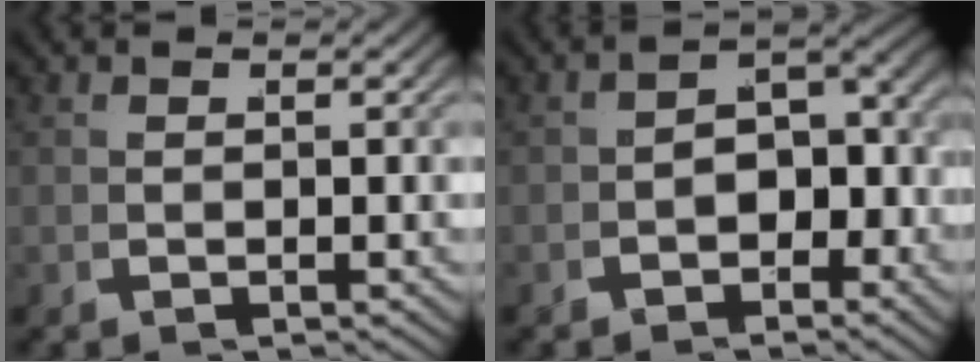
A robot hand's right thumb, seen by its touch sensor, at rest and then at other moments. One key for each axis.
{"total": 3.9, "fx": -1.8, "fy": 2.4, "fz": 2.5, "tx": -0.035, "ty": -0.009, "tz": -0.029}